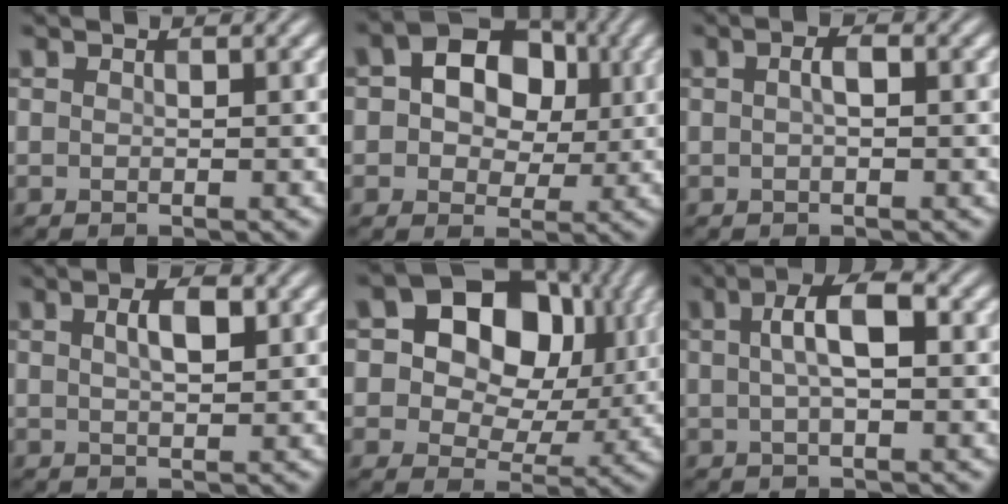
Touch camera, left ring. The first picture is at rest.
{"total": 9.1, "force": [2.2, 6.9, 5.6], "torque": [-0.066, 0.033, 0.011]}
{"total": 1.3, "force": [0.1, 0.4, 1.2], "torque": [-0.026, 0.002, 0.001]}
{"total": 2.9, "force": [0.9, 1.1, 2.5], "torque": [-0.046, 0.004, 0.017]}
{"total": 13.0, "force": [3.7, 9.4, 8.2], "torque": [-0.118, 0.036, 0.045]}
{"total": 4.3, "force": [0.7, 1.4, 4.0], "torque": [-0.072, 0.009, 0.008]}